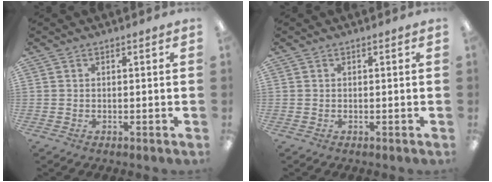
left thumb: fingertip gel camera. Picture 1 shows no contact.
{"total": 0.0}